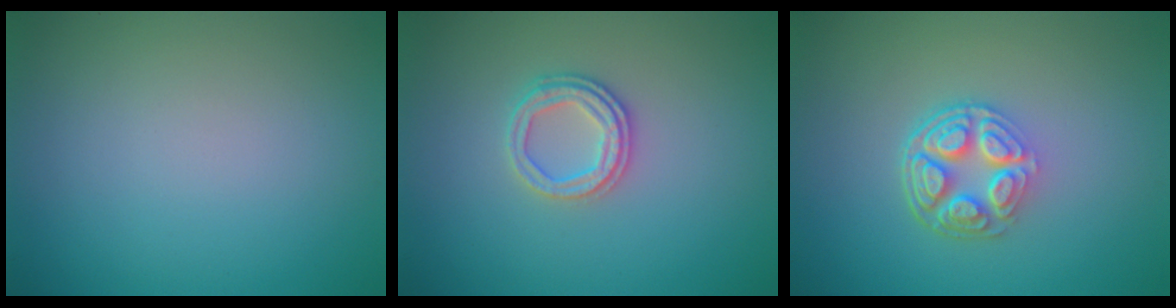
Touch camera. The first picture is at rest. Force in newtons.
{"total": 2.5, "press": 2.4, "slide": 0.8}
{"total": 5.2, "press": 3.7, "slide": 3.6}